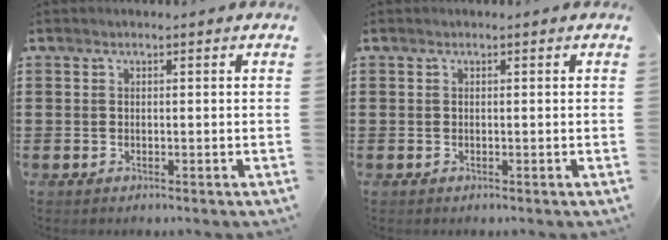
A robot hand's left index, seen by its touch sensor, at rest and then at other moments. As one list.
[{"total": 0.0}]